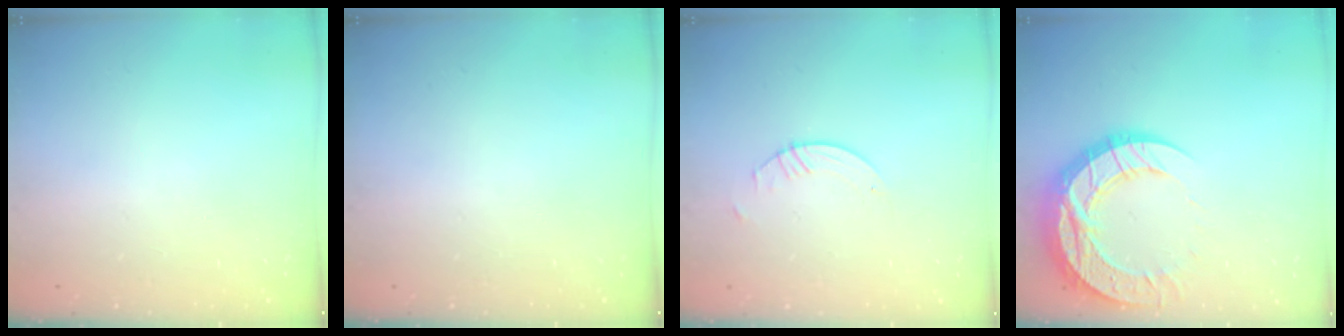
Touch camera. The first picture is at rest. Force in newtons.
{"total": 0.0}
{"total": 0.8, "press": 0.8, "slide": 0.2}
{"total": 18.4, "press": 18.4, "slide": 1.6}